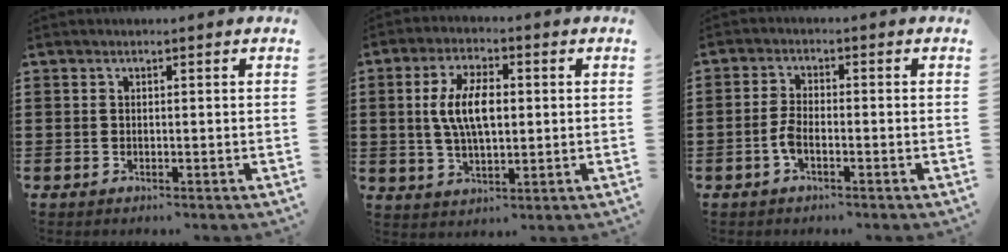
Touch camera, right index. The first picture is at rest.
{"total": 8.0, "force": [0.7, 3.5, 7.2], "torque": [-0.152, 0.008, 0.007]}
{"total": 3.0, "force": [-1.4, 1.0, 2.5], "torque": [-0.067, -0.006, -0.031]}